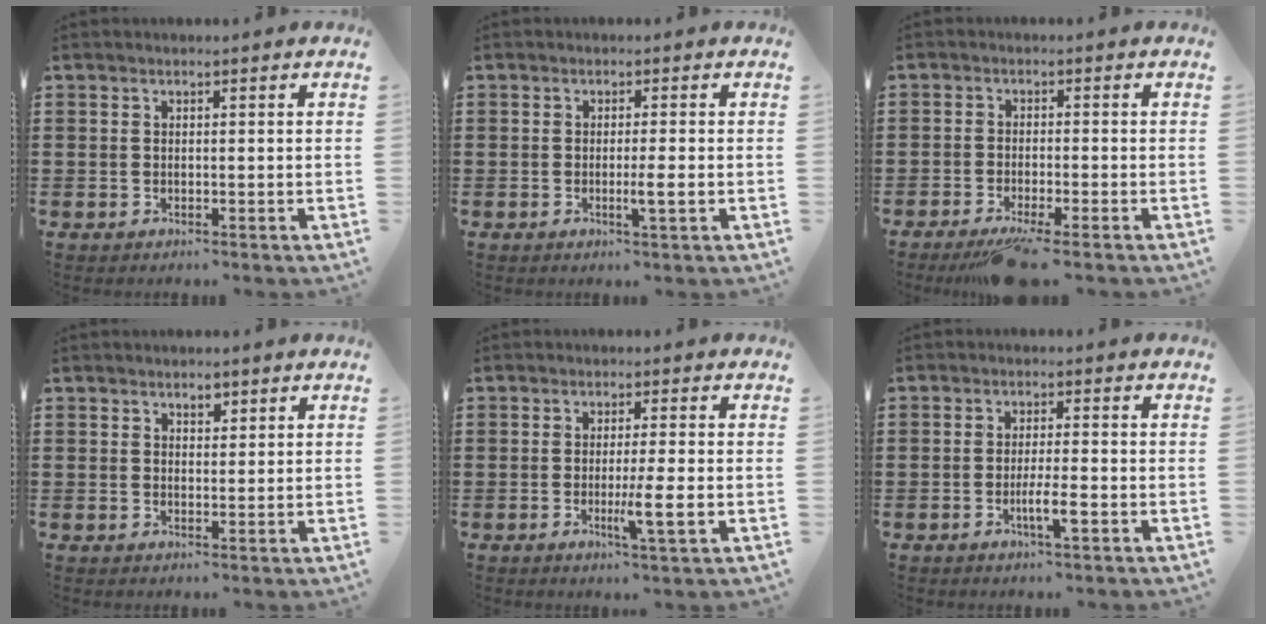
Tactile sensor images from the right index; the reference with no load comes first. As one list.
[{"total": 2.6, "force": [-0.7, -0.1, 2.5], "torque": [-0.042, -0.007, -0.013]}, {"total": 3.5, "force": [-2.7, -0.3, 2.2], "torque": [-0.036, -0.008, -0.047]}, {"total": 1.8, "force": [1.4, 0.9, 0.8], "torque": [-0.008, 0.000, 0.023]}, {"total": 5.0, "force": [-1.3, -0.2, 4.8], "torque": [-0.080, -0.013, -0.023]}, {"total": 3.9, "force": [-1.7, 0.3, 3.5], "torque": [-0.059, -0.002, -0.030]}]